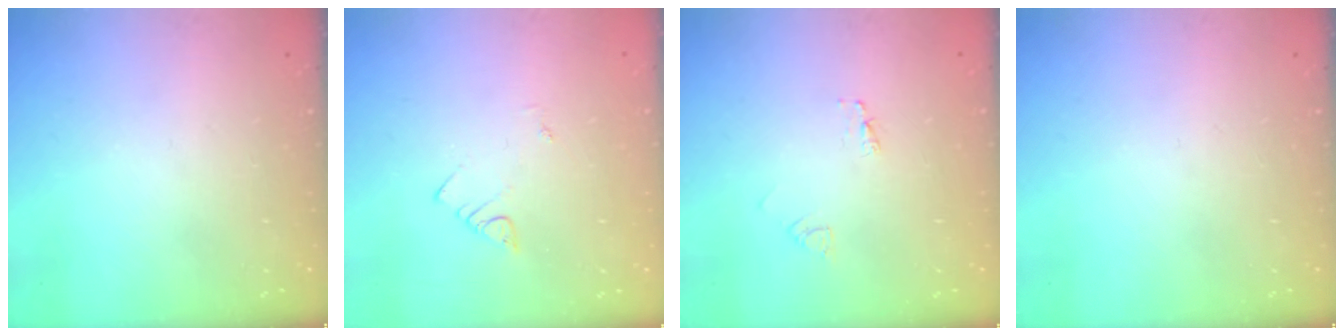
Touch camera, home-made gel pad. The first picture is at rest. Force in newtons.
{"total": 1.9, "press": 1.9, "slide": 0.2}
{"total": 1.5, "press": 1.5, "slide": 0.1}
{"total": 0.0}